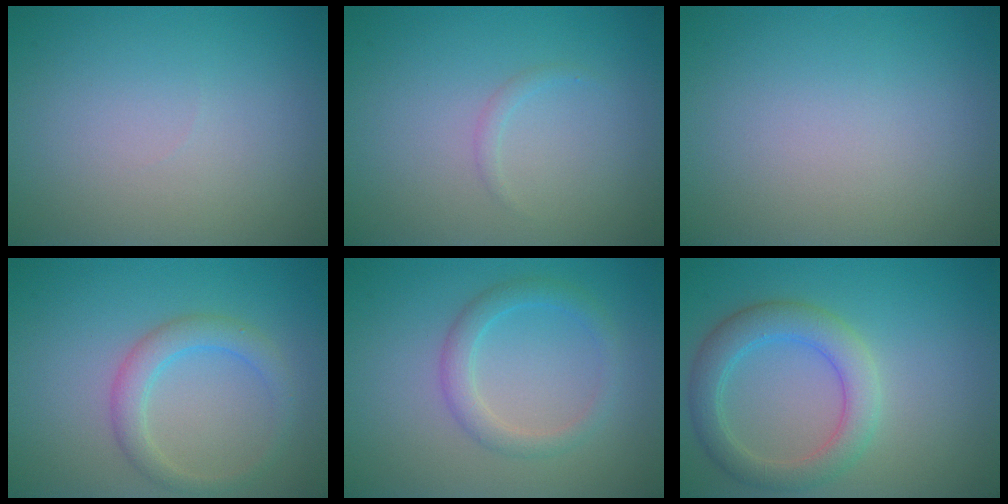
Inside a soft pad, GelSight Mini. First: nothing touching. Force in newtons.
{"total": 0.7, "press": 0.7, "slide": 0.1}
{"total": 0.0}
{"total": 2.8, "press": 2.8, "slide": 0.1}
{"total": 2.5, "press": 2.4, "slide": 0.2}
{"total": 4.3, "press": 4.3, "slide": 0.2}